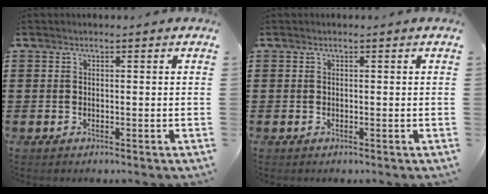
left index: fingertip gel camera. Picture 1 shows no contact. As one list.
[{"total": 0.0}]